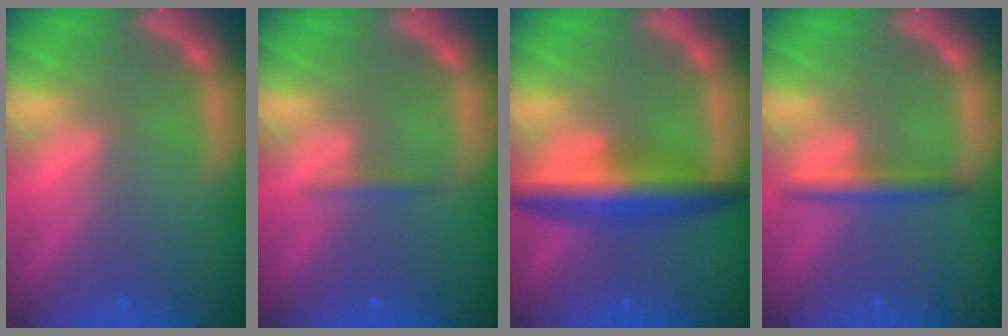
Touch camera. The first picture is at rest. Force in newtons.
{"total": 0.9}
{"total": 6.5}
{"total": 2.4}